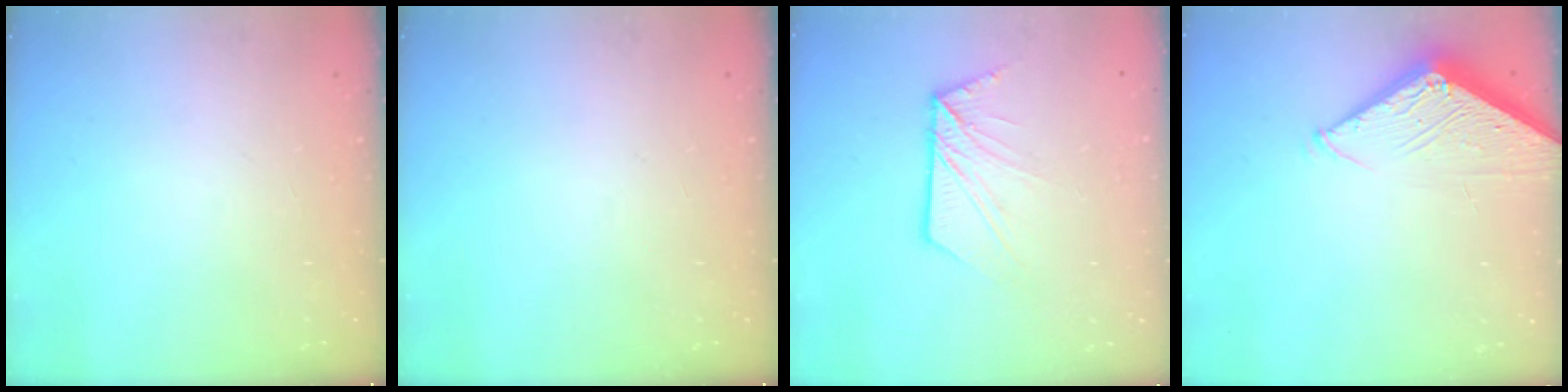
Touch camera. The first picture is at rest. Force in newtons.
{"total": 0.0}
{"total": 10.2, "press": 10.1, "slide": 1.1}
{"total": 5.7, "press": 5.6, "slide": 0.6}